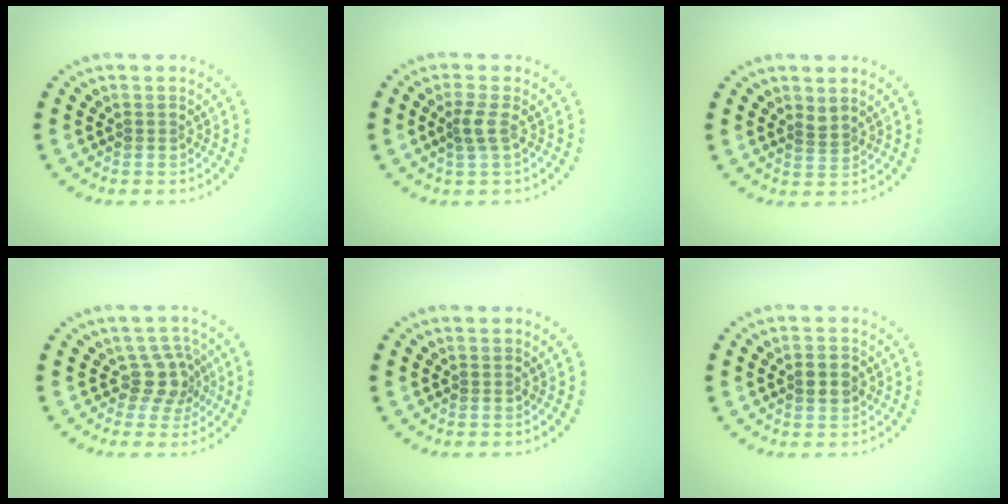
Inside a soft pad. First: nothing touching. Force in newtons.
{"total": 1.8, "press": 1.4, "slide": 1.1}
{"total": 1.0, "press": 0.6, "slide": 0.8}
{"total": 2.9, "press": 2.2, "slide": 1.9}
{"total": 0.0}
{"total": 2.3, "press": 2.3, "slide": 0.1}